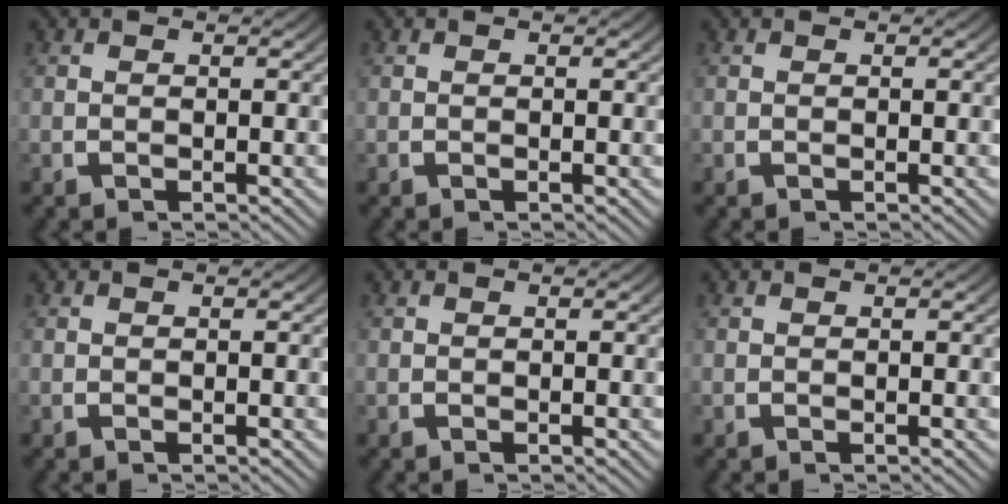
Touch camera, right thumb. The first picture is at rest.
{"total": 0.0}
{"total": 0.0}
{"total": 0.0}
{"total": 0.0}
{"total": 0.0}